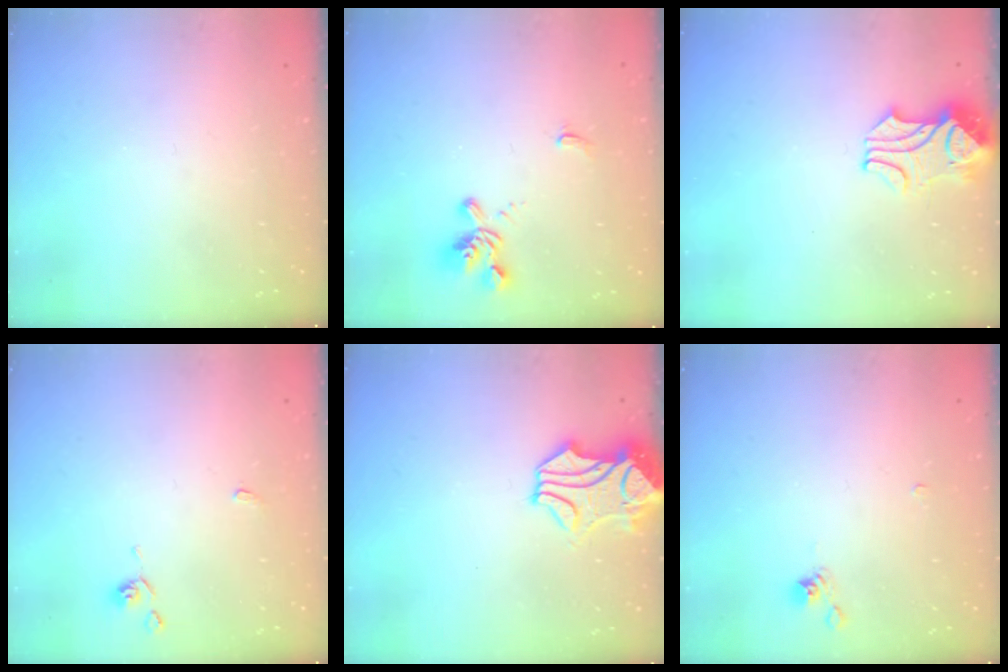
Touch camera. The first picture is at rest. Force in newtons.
{"total": 2.0, "press": 1.6, "slide": 1.2}
{"total": 2.3, "press": 2.1, "slide": 1.0}
{"total": 1.8, "press": 1.8, "slide": 0.3}
{"total": 2.4, "press": 2.1, "slide": 1.2}
{"total": 2.7, "press": 2.7, "slide": 0.6}